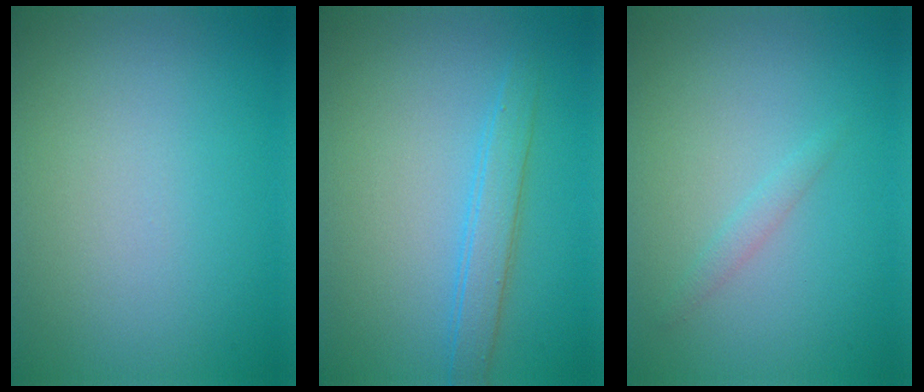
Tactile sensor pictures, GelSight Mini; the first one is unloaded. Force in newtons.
{"total": 2.5, "press": 2.5, "slide": 0.1}
{"total": 1.0, "press": 1.0, "slide": 0.1}